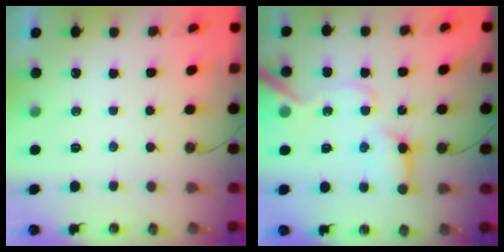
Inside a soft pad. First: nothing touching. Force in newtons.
{"total": 14.9, "press": 14.8, "slide": 2.0}